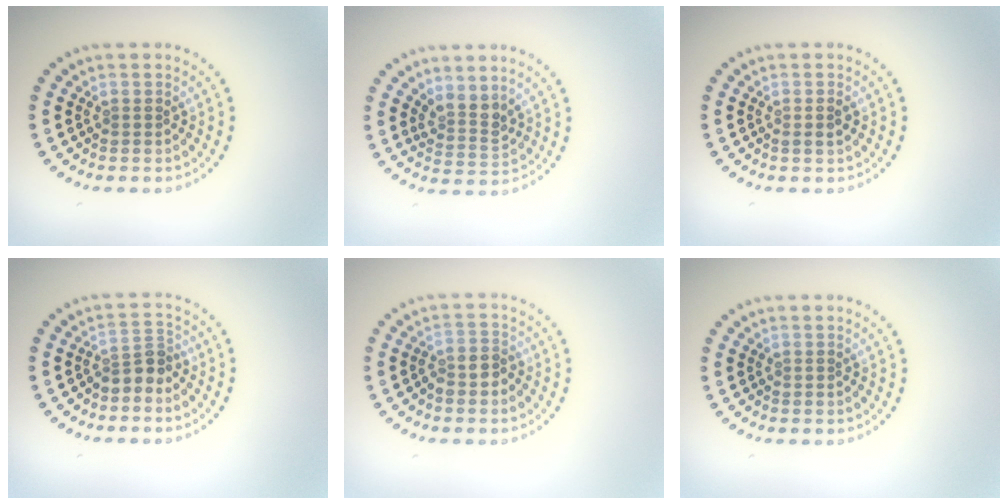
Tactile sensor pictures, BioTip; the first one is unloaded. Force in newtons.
{"total": 2.6, "press": 1.9, "slide": 1.7}
{"total": 1.1, "press": 1.1, "slide": 0.4}
{"total": 2.4, "press": 1.9, "slide": 1.5}
{"total": 2.2, "press": 1.9, "slide": 1.2}
{"total": 0.0}